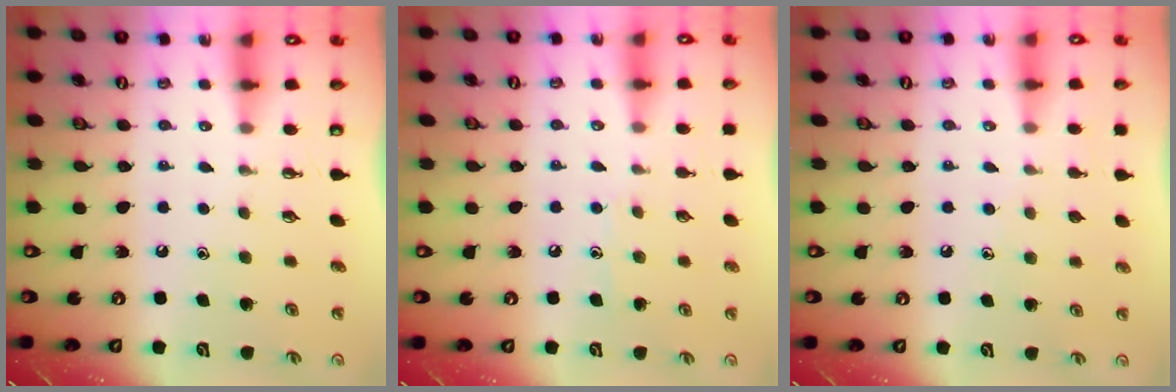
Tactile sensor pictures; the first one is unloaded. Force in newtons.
{"total": 4.6, "press": 4.6, "slide": 0.5}
{"total": 4.6, "press": 4.6, "slide": 0.5}